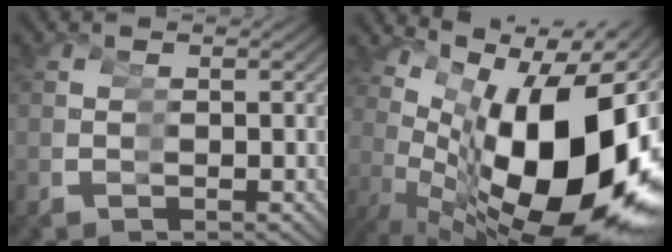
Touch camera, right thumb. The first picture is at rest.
{"total": 20.6, "force": [-0.1, 11.0, 17.5], "torque": [-0.293, -0.032, 0.033]}